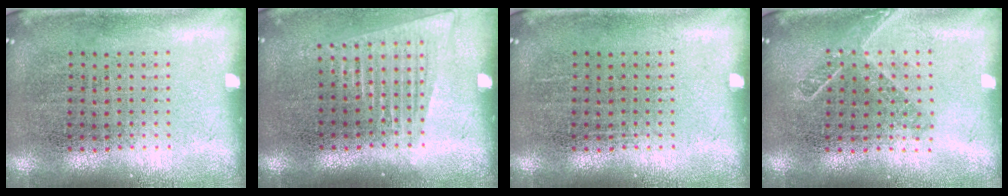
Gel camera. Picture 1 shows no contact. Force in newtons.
{"total": 1.4, "press": 1.3, "slide": 0.6}
{"total": 0.0}
{"total": 1.6, "press": 1.2, "slide": 1.0}